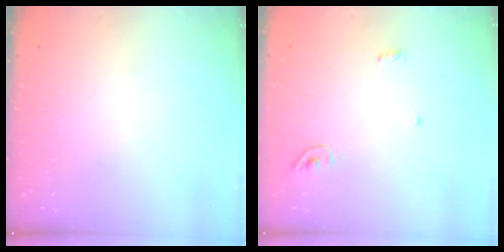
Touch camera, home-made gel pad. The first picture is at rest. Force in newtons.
{"total": 3.5, "press": 3.5, "slide": 0.3}